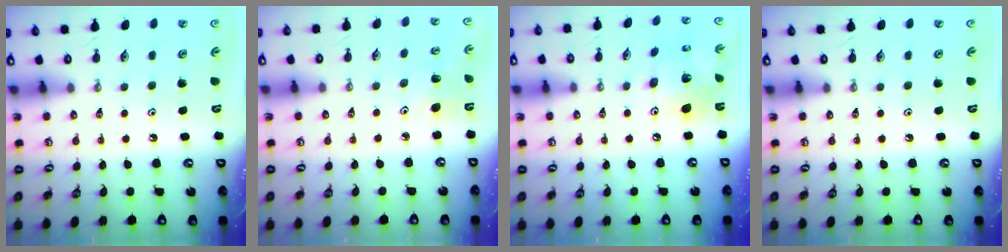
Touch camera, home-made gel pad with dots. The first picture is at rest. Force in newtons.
{"total": 4.8, "press": 4.7, "slide": 1.0}
{"total": 13.8, "press": 13.6, "slide": 1.8}
{"total": 0.0}